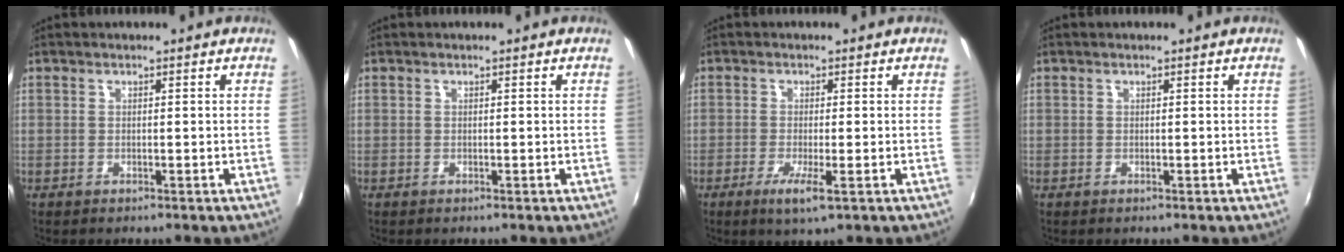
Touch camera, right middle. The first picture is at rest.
{"total": 0.0}
{"total": 4.0, "force": [-1.7, 0.0, 3.6], "torque": [-0.078, -0.012, -0.032]}
{"total": 0.0}